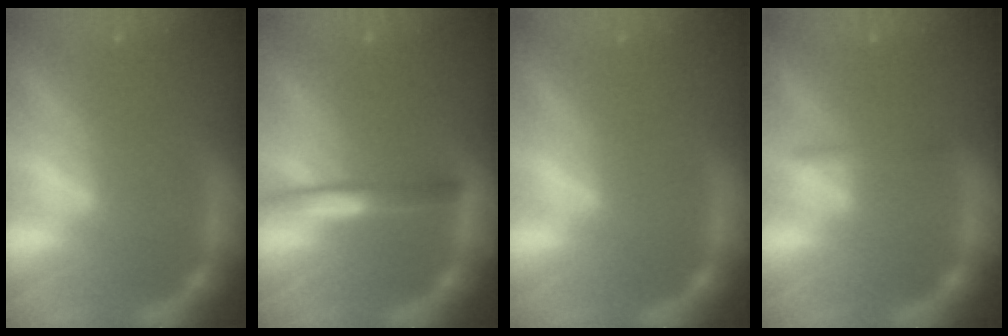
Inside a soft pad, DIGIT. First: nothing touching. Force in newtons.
{"total": 3.0}
{"total": 0.0}
{"total": 1.4}